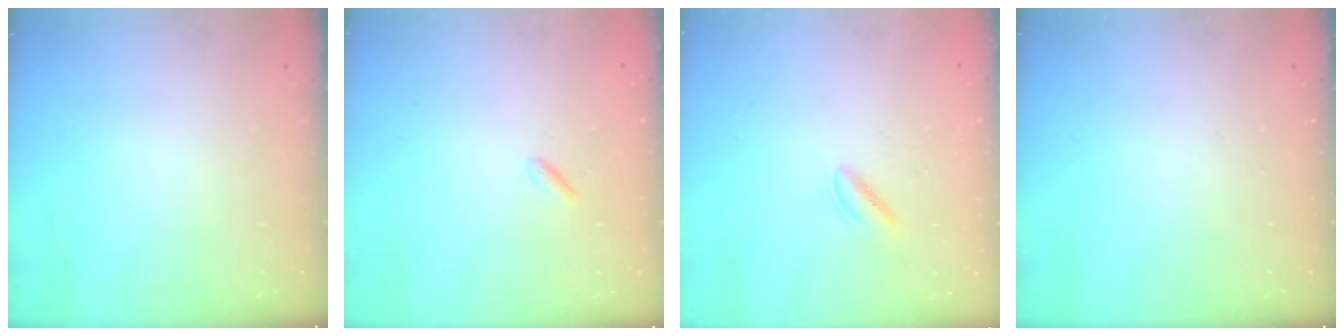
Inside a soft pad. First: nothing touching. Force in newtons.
{"total": 0.9, "press": 0.8, "slide": 0.4}
{"total": 2.3, "press": 2.1, "slide": 0.9}
{"total": 0.0}